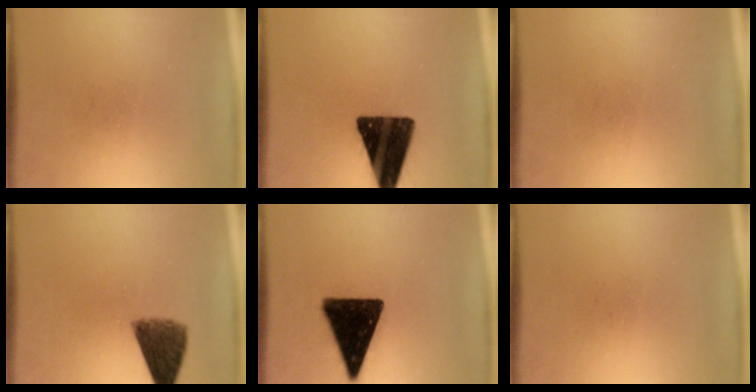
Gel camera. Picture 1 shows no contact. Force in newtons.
{"total": 16.5}
{"total": 0.0}
{"total": 7.5}
{"total": 16.0}
{"total": 0.0}